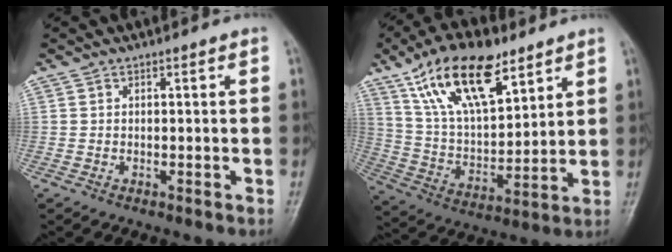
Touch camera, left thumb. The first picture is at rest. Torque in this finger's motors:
{"motor_torque": [0.43, 0.50, 1.43, -1.35, 0.22]}